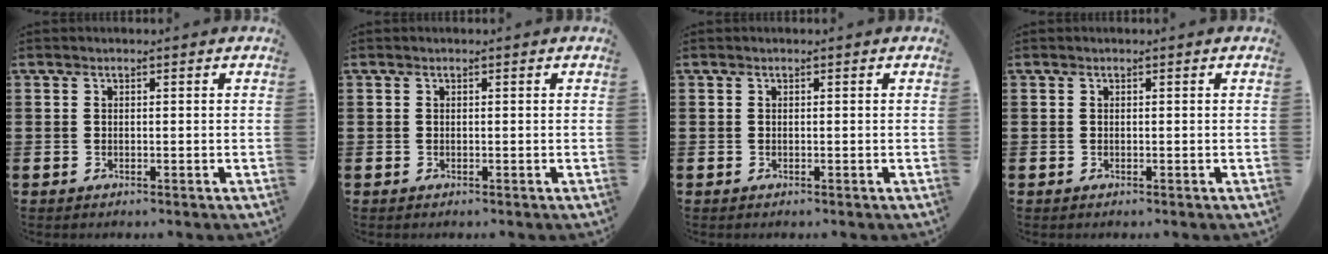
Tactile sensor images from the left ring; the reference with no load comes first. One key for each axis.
{"total": 0.0}
{"total": 0.0}
{"total": 0.0}